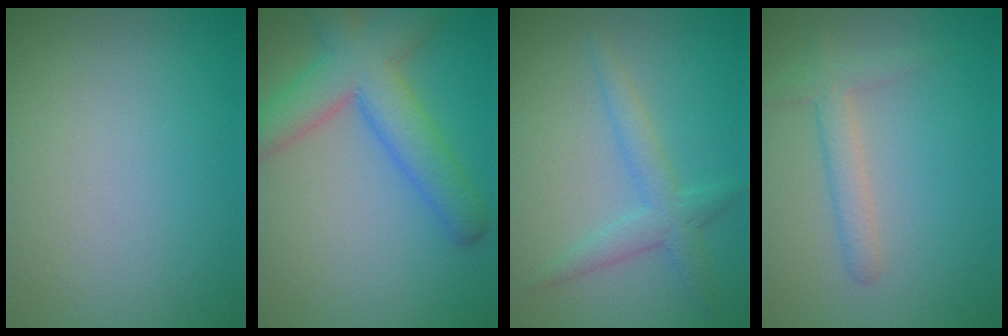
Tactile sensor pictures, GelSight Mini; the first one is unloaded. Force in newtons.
{"total": 7.1, "press": 7.1, "slide": 0.3}
{"total": 2.7, "press": 2.7, "slide": 0.0}
{"total": 1.8, "press": 1.8, "slide": 0.2}